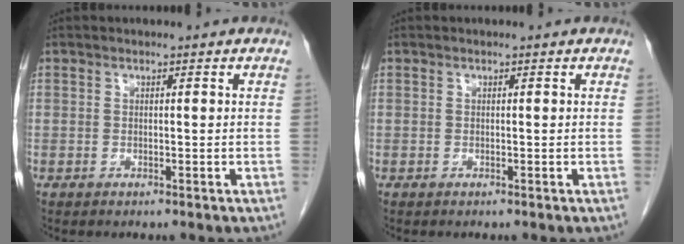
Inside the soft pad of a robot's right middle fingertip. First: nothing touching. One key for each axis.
{"total": 0.0}